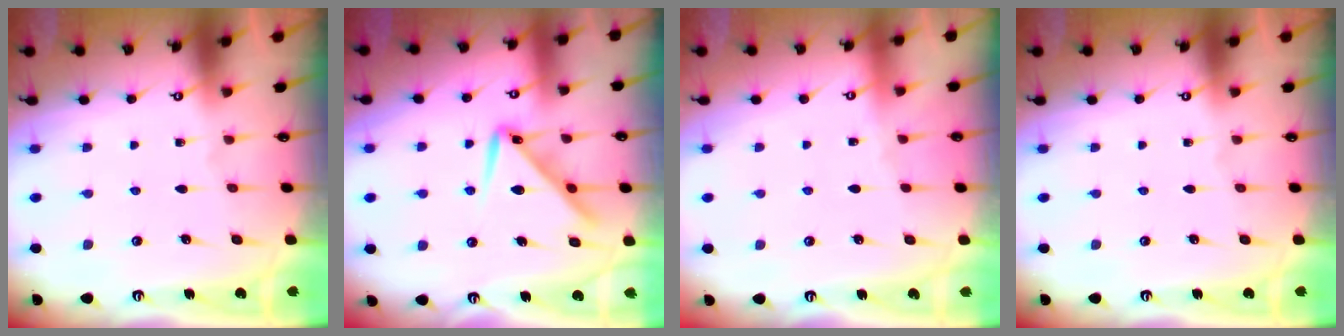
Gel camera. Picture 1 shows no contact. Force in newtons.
{"total": 11.4, "press": 11.4, "slide": 0.2}
{"total": 0.8, "press": 0.7, "slide": 0.3}
{"total": 0.0}